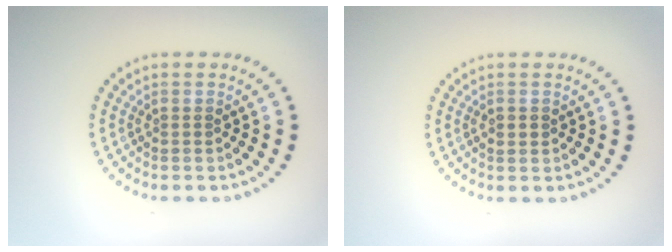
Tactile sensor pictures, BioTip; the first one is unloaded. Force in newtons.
{"total": 1.3, "press": 1.3, "slide": 0.3}